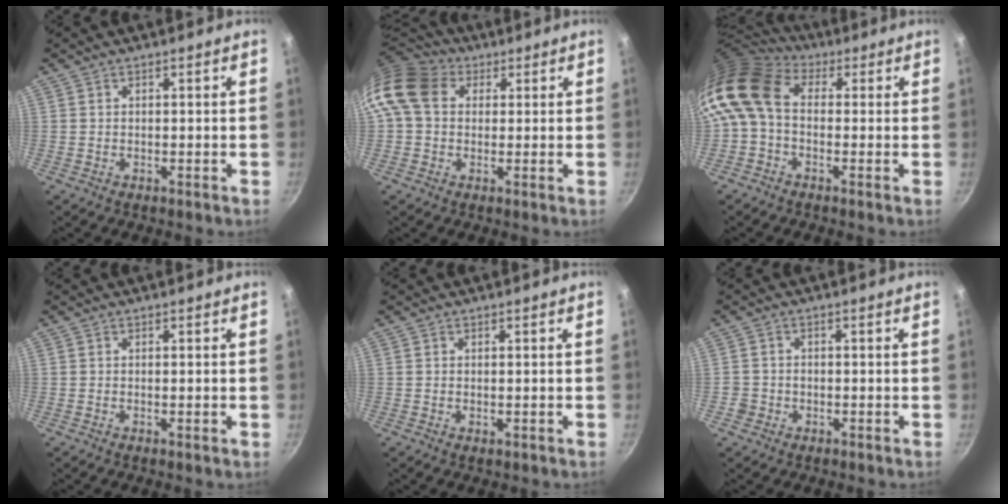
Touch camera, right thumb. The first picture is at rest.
{"total": 12.5, "force": [3.1, 9.8, 7.1], "torque": [-0.127, 0.021, 0.039]}
{"total": 10.4, "force": [0.4, 7.4, 7.3], "torque": [-0.138, 0.025, -0.014]}
{"total": 0.9, "force": [-0.2, 0.1, 0.9], "torque": [-0.016, -0.001, -0.004]}
{"total": 0.8, "force": [-0.1, 0.4, 0.7], "torque": [-0.009, -0.001, -0.002]}
{"total": 2.3, "force": [-1.0, 2.1, 0.5], "torque": [-0.001, 0.012, -0.015]}